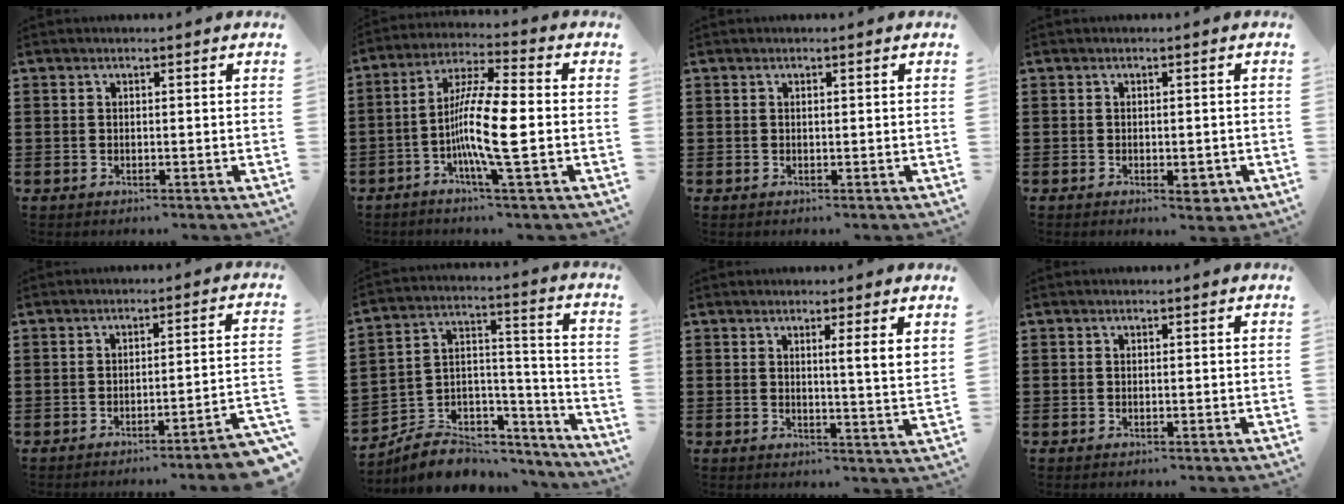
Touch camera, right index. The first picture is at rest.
{"total": 11.3, "force": [-2.2, 1.3, 11.0], "torque": [-0.221, -0.013, -0.047]}
{"total": 0.0}
{"total": 2.2, "force": [-1.1, 0.8, 1.6], "torque": [-0.035, -0.005, -0.022]}
{"total": 3.8, "force": [-3.1, -0.8, 1.9], "torque": [-0.038, -0.022, -0.065]}
{"total": 6.9, "force": [-5.8, 3.5, 1.3], "torque": [-0.025, 0.008, -0.106]}
{"total": 3.2, "force": [2.1, -0.9, 2.2], "torque": [-0.042, -0.015, 0.034]}
{"total": 0.0}